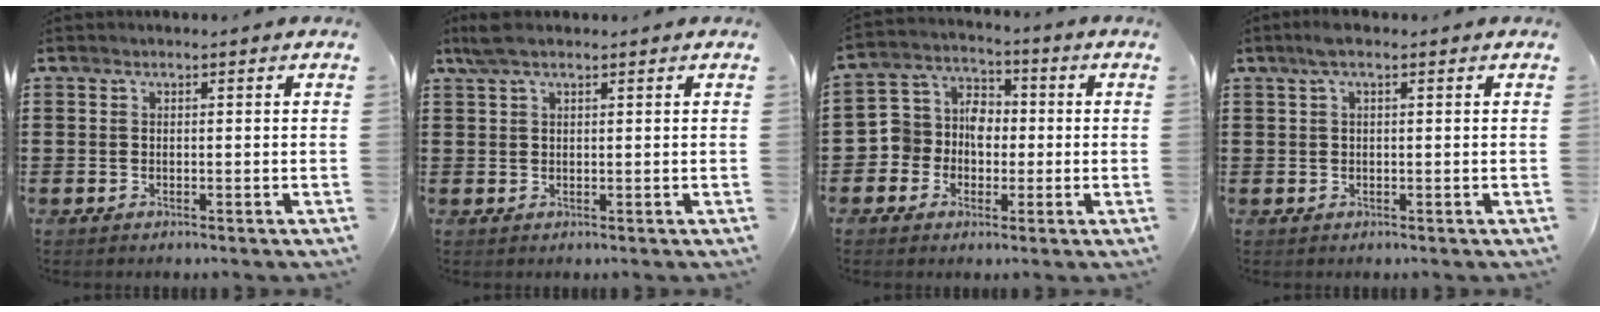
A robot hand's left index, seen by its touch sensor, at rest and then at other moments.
{"total": 2.8, "force": [1.9, 0.8, 1.9], "torque": [-0.042, 0.003, 0.034]}
{"total": 6.0, "force": [-1.1, 5.6, 1.7], "torque": [-0.070, 0.006, -0.029]}
{"total": 2.1, "force": [0.9, 0.5, 1.8], "torque": [-0.038, 0.005, 0.015]}